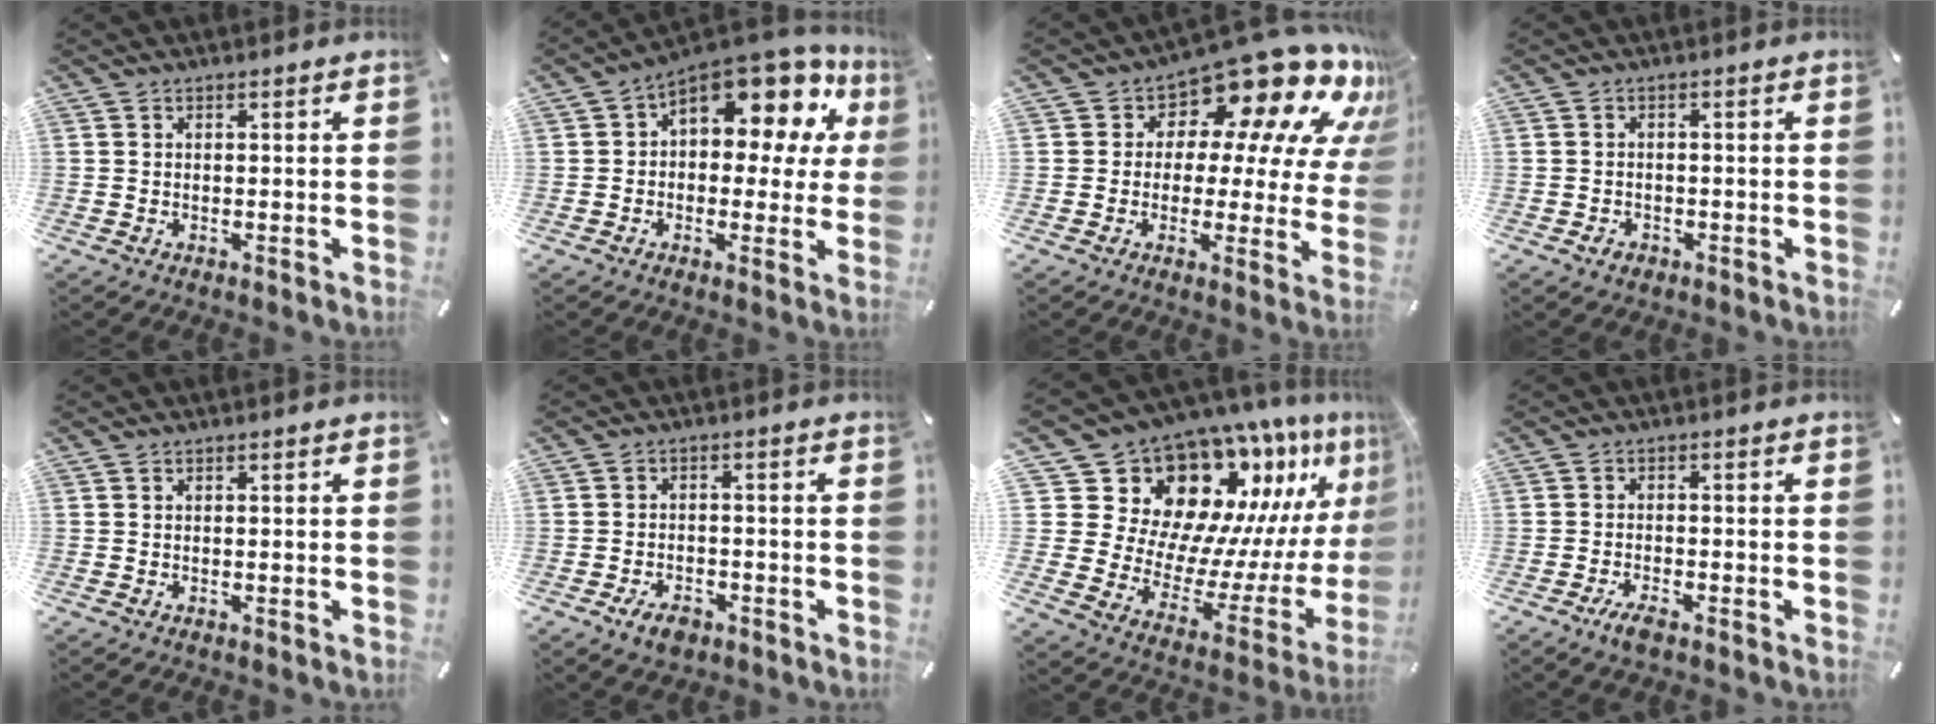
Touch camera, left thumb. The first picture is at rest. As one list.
[{"total": 14.4, "force": [8.1, 7.4, 9.2], "torque": [-0.128, -0.070, 0.138]}, {"total": 15.0, "force": [11.2, 6.8, 7.4], "torque": [-0.110, -0.105, 0.186]}, {"total": 2.0, "force": [-1.1, 1.6, 0.7], "torque": [-0.012, 0.006, -0.023]}, {"total": 0.0}, {"total": 4.5, "force": [-2.7, 2.7, 2.3], "torque": [-0.049, 0.011, -0.051]}, {"total": 19.4, "force": [15.8, 9.4, 6.2], "torque": [-0.080, -0.175, 0.290]}, {"total": 3.1, "force": [-2.2, 1.1, 1.8], "torque": [-0.043, 0.006, -0.045]}]